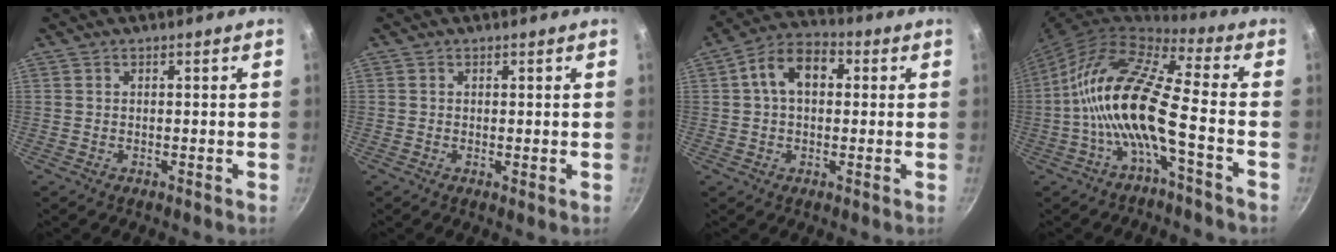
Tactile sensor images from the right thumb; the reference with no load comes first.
{"total": 0.6, "force": [0.2, 0.2, 0.5], "torque": [-0.008, -0.008, -0.001]}
{"total": 10.1, "force": [1.8, 6.7, 7.3], "torque": [-0.098, 0.029, 0.014]}
{"total": 16.3, "force": [-3.6, 4.5, 15.2], "torque": [-0.296, 0.045, -0.084]}